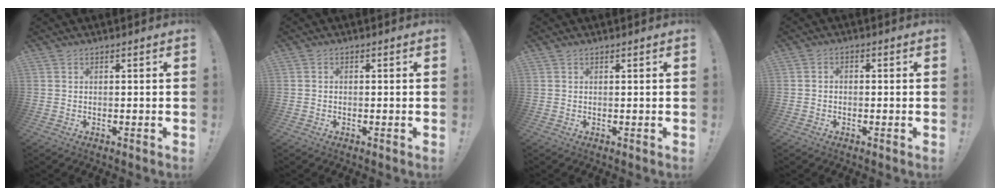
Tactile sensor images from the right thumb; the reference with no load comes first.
{"total": 0.6, "force": [-0.4, 0.4, 0.3], "torque": [-0.004, 0.002, -0.008]}
{"total": 0.0}
{"total": 1.6, "force": [-1.1, 0.9, 0.7], "torque": [-0.010, 0.008, -0.021]}